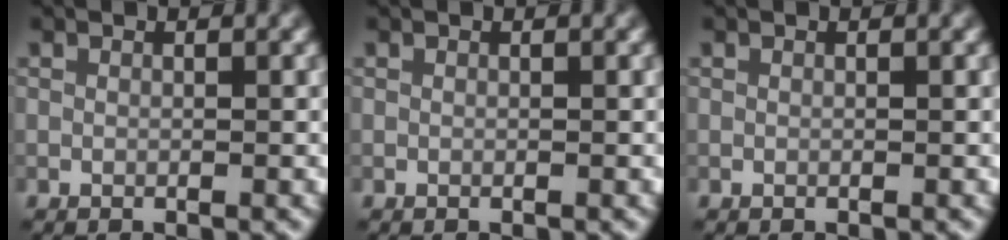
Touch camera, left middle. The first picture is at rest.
{"total": 0.0}
{"total": 0.0}